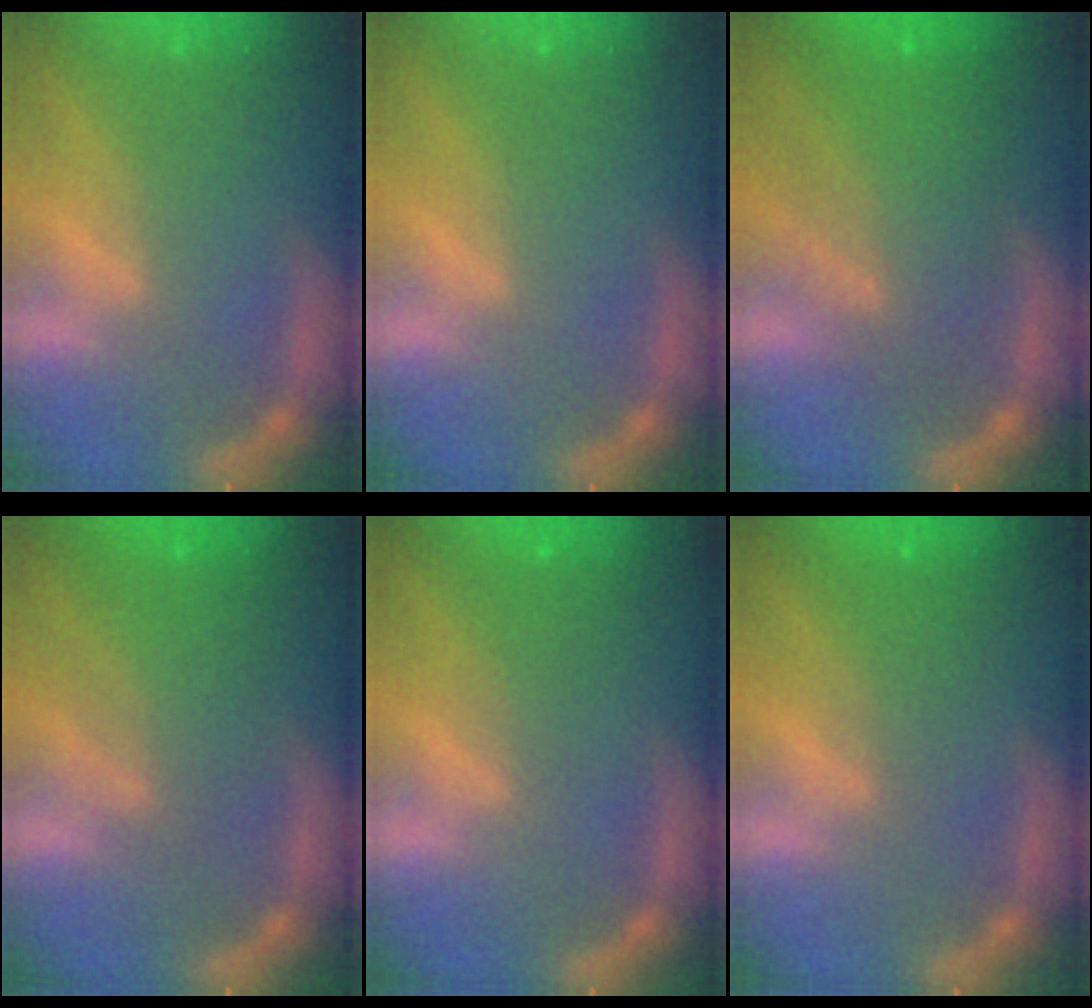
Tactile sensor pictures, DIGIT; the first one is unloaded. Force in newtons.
{"total": 0.0}
{"total": 7.5}
{"total": 5.0}
{"total": 2.0}
{"total": 2.5}